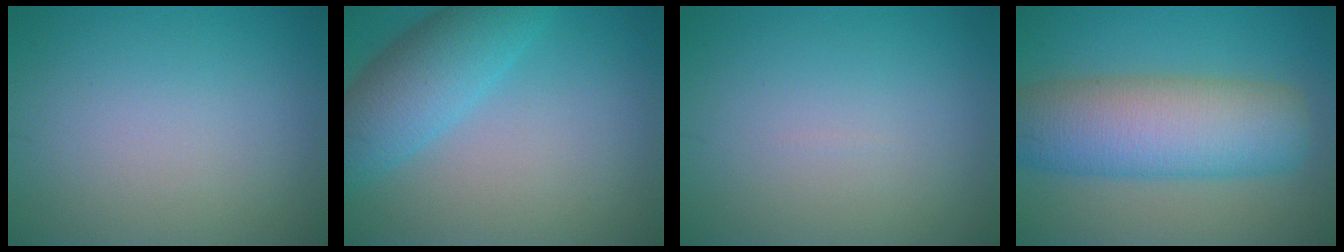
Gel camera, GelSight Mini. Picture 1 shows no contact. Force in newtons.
{"total": 5.9, "press": 5.9, "slide": 0.2}
{"total": 0.0}
{"total": 9.8, "press": 9.8, "slide": 0.4}